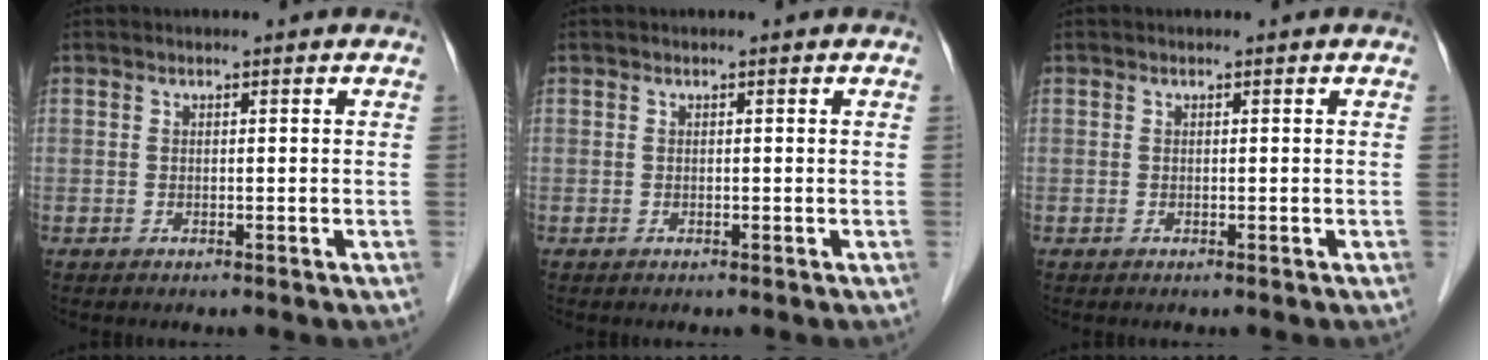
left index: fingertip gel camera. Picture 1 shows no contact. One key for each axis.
{"total": 0.0}
{"total": 0.0}